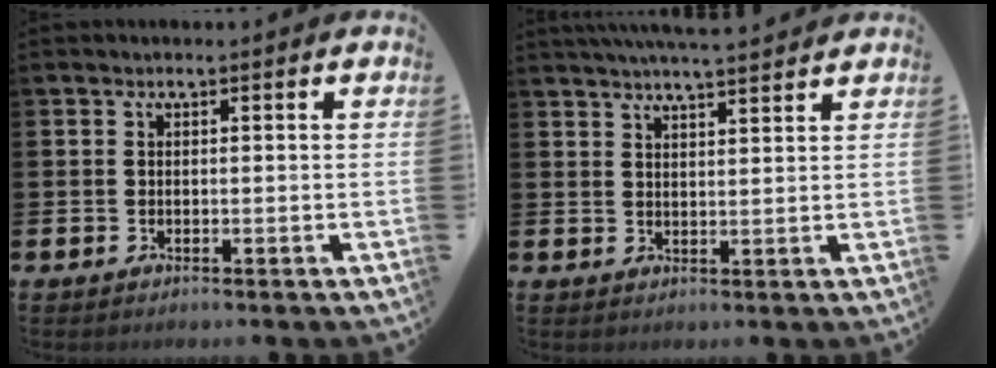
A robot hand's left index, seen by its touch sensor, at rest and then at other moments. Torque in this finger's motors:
{"motor_torque": [0.99, -1.15, 0.21, 0.21]}